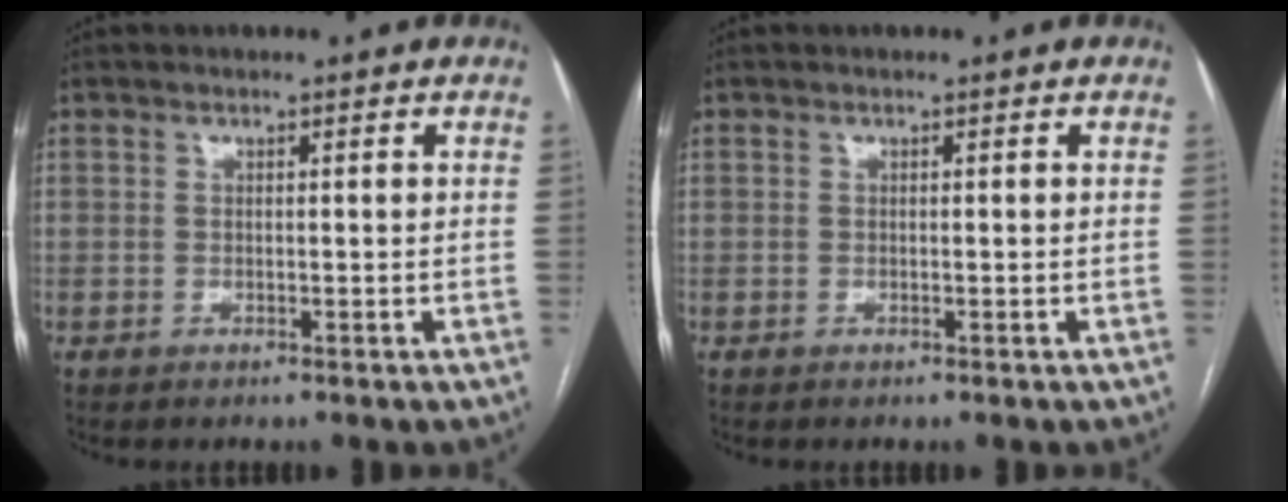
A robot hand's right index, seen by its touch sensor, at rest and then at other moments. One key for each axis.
{"total": 0.0}